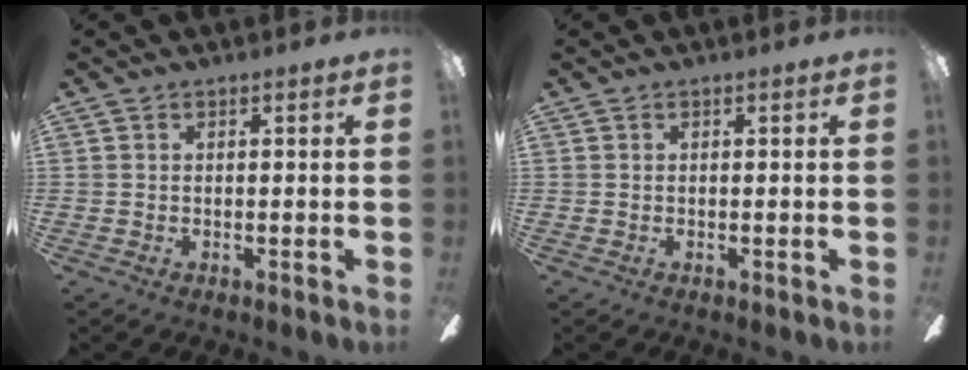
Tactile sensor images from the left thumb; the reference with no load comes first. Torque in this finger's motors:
{"motor_torque": [0.00, 0.00, 0.06, 0.04, 0.00]}